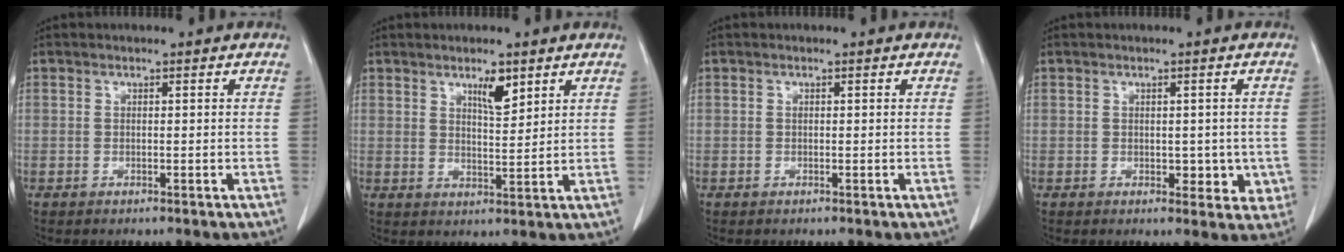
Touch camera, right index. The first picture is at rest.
{"total": 3.3, "force": [2.0, -0.2, 2.6], "torque": [-0.049, -0.007, 0.037]}
{"total": 0.0}
{"total": 5.6, "force": [-0.5, 3.5, 4.3], "torque": [-0.027, 0.003, 0.003]}